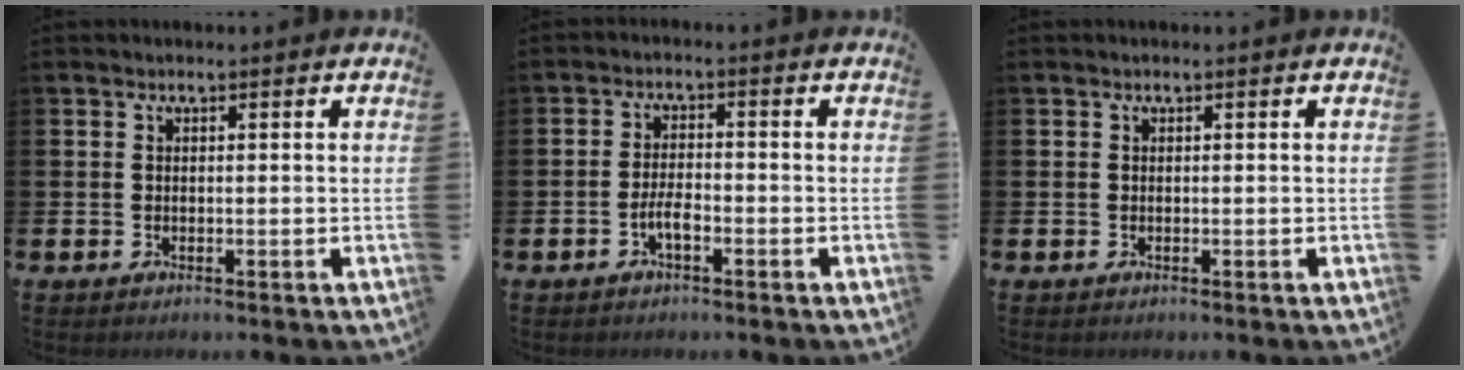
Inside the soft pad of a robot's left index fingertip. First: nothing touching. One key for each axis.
{"total": 2.7, "fx": -1.2, "fy": 0.9, "fz": 2.2, "tx": -0.049, "ty": 0.008, "tz": -0.023}
{"total": 0.0}